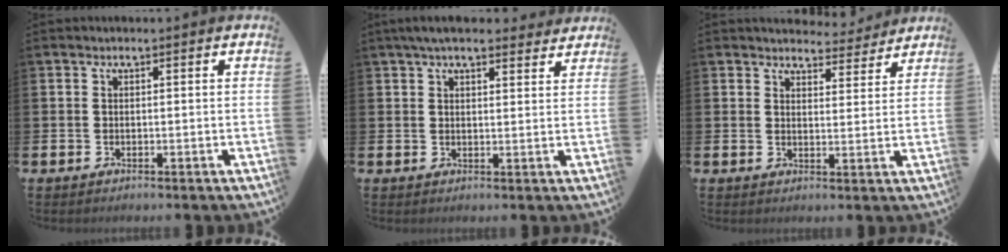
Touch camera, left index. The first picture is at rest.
{"total": 4.6, "force": [4.1, 1.2, 1.9], "torque": [-0.041, -0.009, 0.074]}
{"total": 4.3, "force": [4.2, 1.0, -0.1], "torque": [0.001, -0.031, 0.073]}